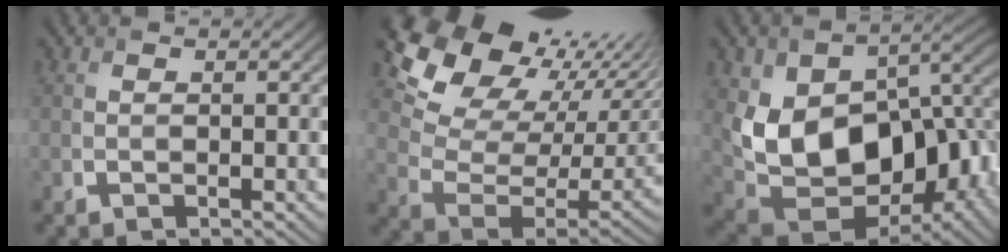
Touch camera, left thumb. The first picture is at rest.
{"total": 16.3, "force": [11.8, 8.0, 8.0], "torque": [-0.167, 0.031, 0.197]}
{"total": 16.3, "force": [-1.2, 11.5, 11.5], "torque": [-0.190, -0.027, -0.007]}